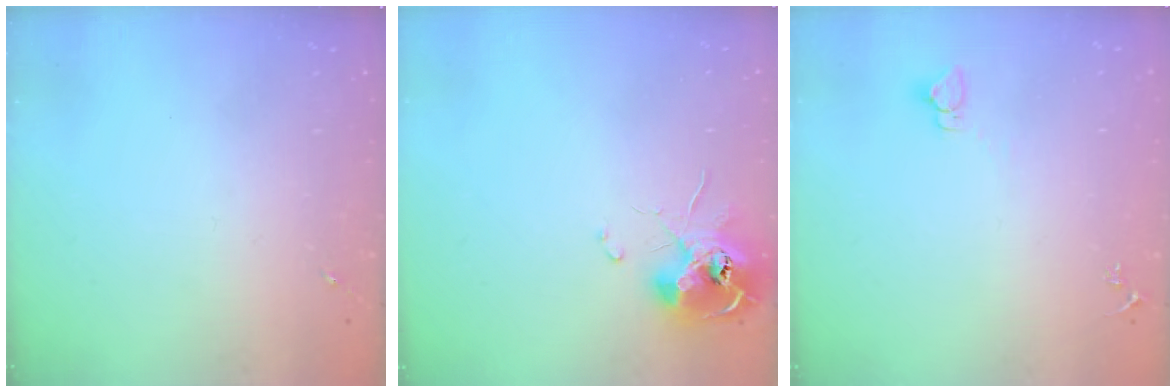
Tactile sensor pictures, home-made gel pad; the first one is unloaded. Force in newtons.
{"total": 11.3, "press": 11.3, "slide": 0.6}
{"total": 2.9, "press": 2.9, "slide": 0.1}